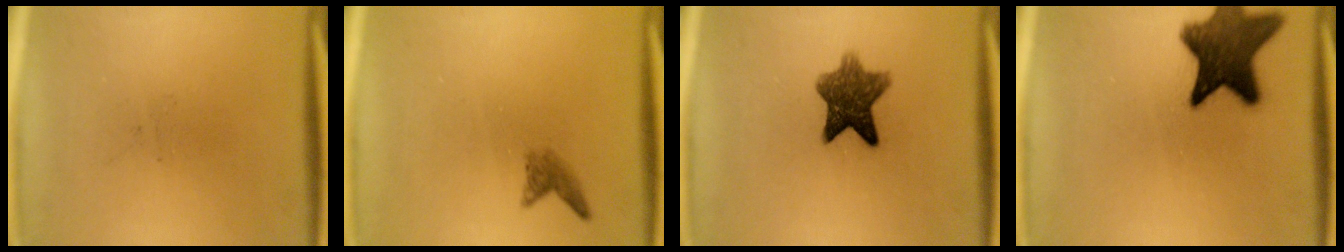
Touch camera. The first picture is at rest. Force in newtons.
{"total": 1.5}
{"total": 8.0}
{"total": 12.2}